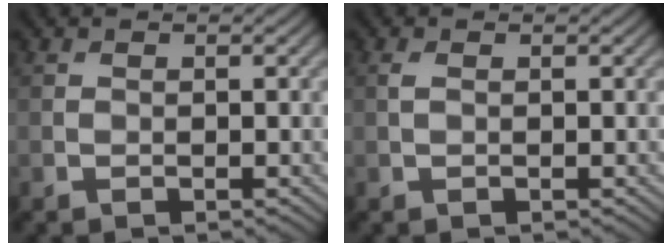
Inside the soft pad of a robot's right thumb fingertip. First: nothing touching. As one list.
[{"total": 0.7, "force": [0.2, 0.3, 0.6], "torque": [-0.019, 0.003, 0.003]}]